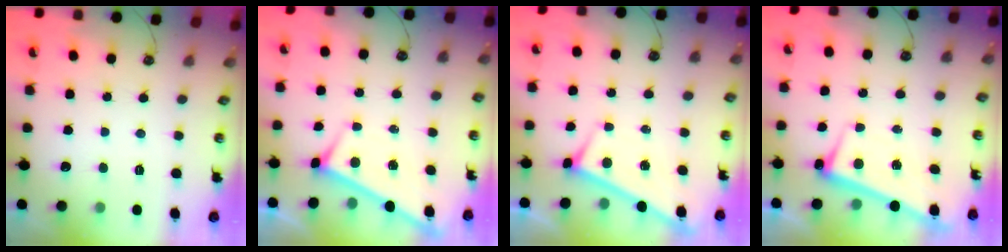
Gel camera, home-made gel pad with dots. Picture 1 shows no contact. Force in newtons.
{"total": 3.0, "press": 3.0, "slide": 0.3}
{"total": 3.2, "press": 3.1, "slide": 0.3}
{"total": 2.6, "press": 2.4, "slide": 0.9}